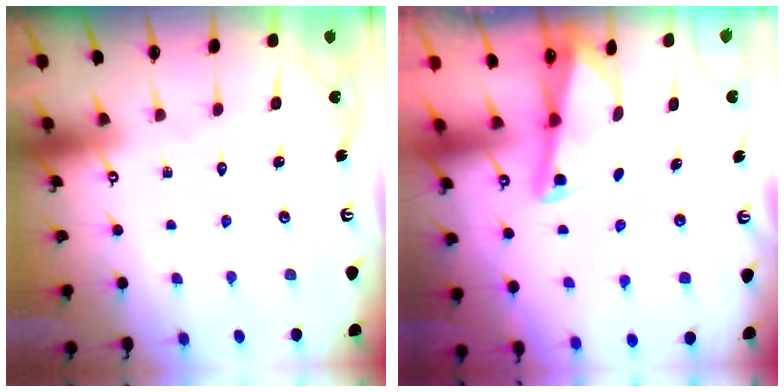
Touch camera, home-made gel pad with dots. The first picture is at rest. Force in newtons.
{"total": 2.3, "press": 2.2, "slide": 0.3}